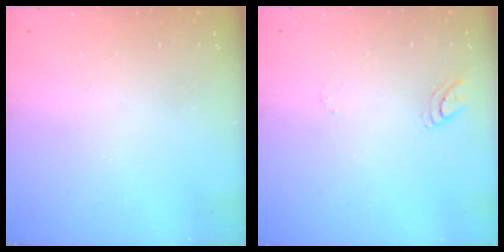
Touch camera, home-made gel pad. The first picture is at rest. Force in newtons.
{"total": 4.5, "press": 4.5, "slide": 0.5}